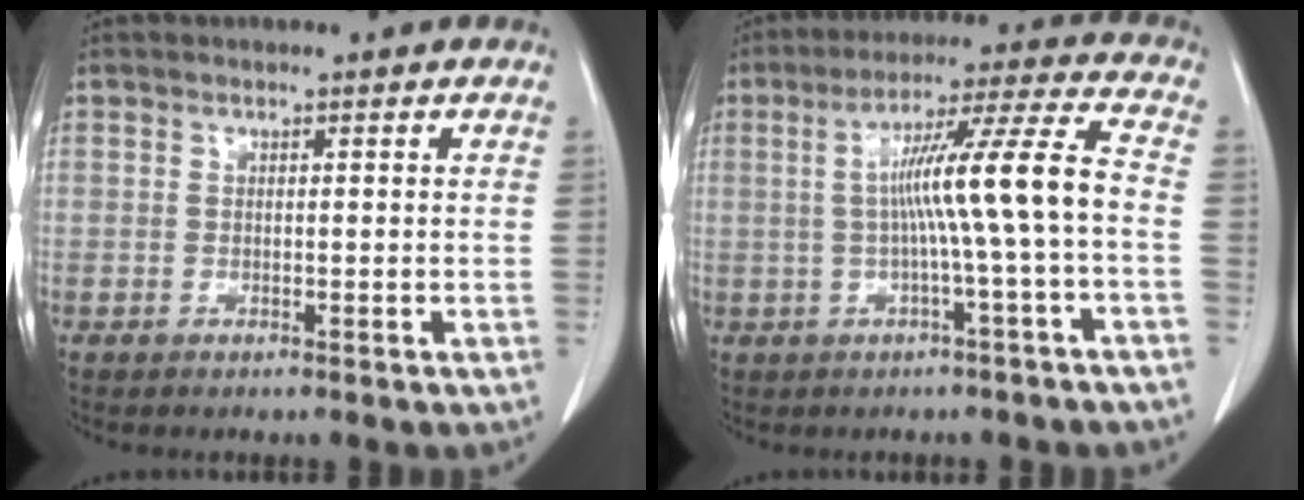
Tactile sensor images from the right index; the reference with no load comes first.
{"total": 11.1, "force": [-0.9, -1.3, 11.0], "torque": [-0.182, 0.021, -0.012]}